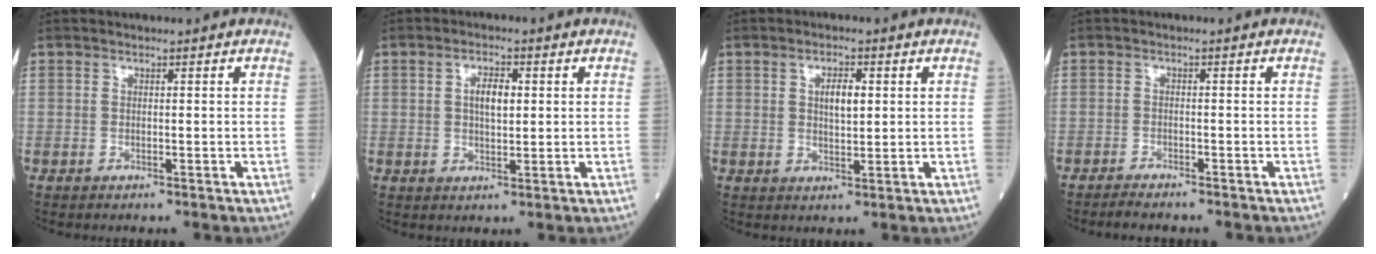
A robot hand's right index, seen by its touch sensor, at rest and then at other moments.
{"total": 3.9, "force": [0.7, 1.5, 3.6], "torque": [-0.063, 0.004, 0.013]}
{"total": 3.7, "force": [0.9, 1.3, 3.4], "torque": [-0.057, 0.001, 0.015]}
{"total": 2.9, "force": [-2.6, 0.4, 1.0], "torque": [-0.021, -0.005, -0.040]}